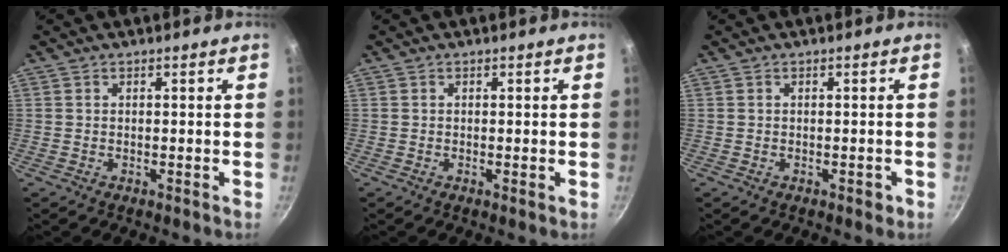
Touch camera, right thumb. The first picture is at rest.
{"total": 0.6, "force": [0.0, 0.0, 0.6], "torque": [-0.011, -0.004, -0.001]}
{"total": 0.9, "force": [-0.4, 0.5, 0.7], "torque": [-0.005, -0.001, -0.005]}